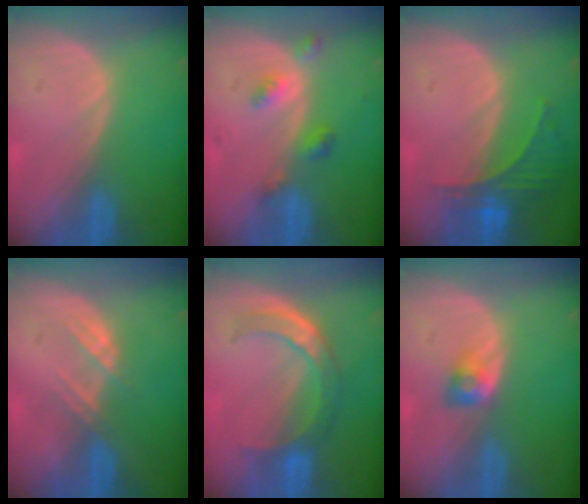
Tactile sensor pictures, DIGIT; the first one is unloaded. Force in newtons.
{"total": 4.4, "press": 3.9, "slide": 2.0}
{"total": 5.9, "press": 5.6, "slide": 1.9}
{"total": 3.0, "press": 2.9, "slide": 0.7}
{"total": 7.0, "press": 6.3, "slide": 3.1}
{"total": 2.8, "press": 2.4, "slide": 1.4}